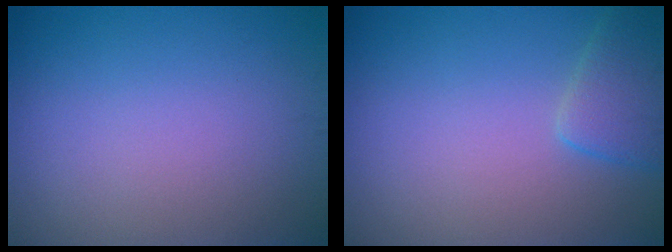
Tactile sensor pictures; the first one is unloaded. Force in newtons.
{"total": 2.8, "press": 2.7, "slide": 0.3}